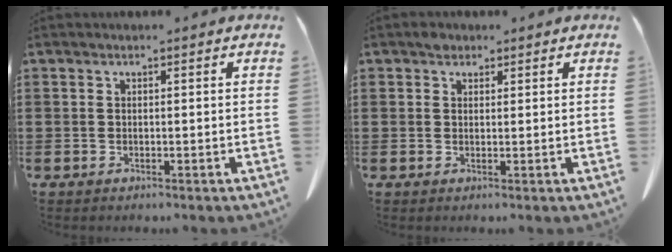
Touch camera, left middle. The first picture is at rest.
{"total": 1.4, "force": [1.1, 0.9, 0.2], "torque": [-0.008, 0.002, 0.022]}